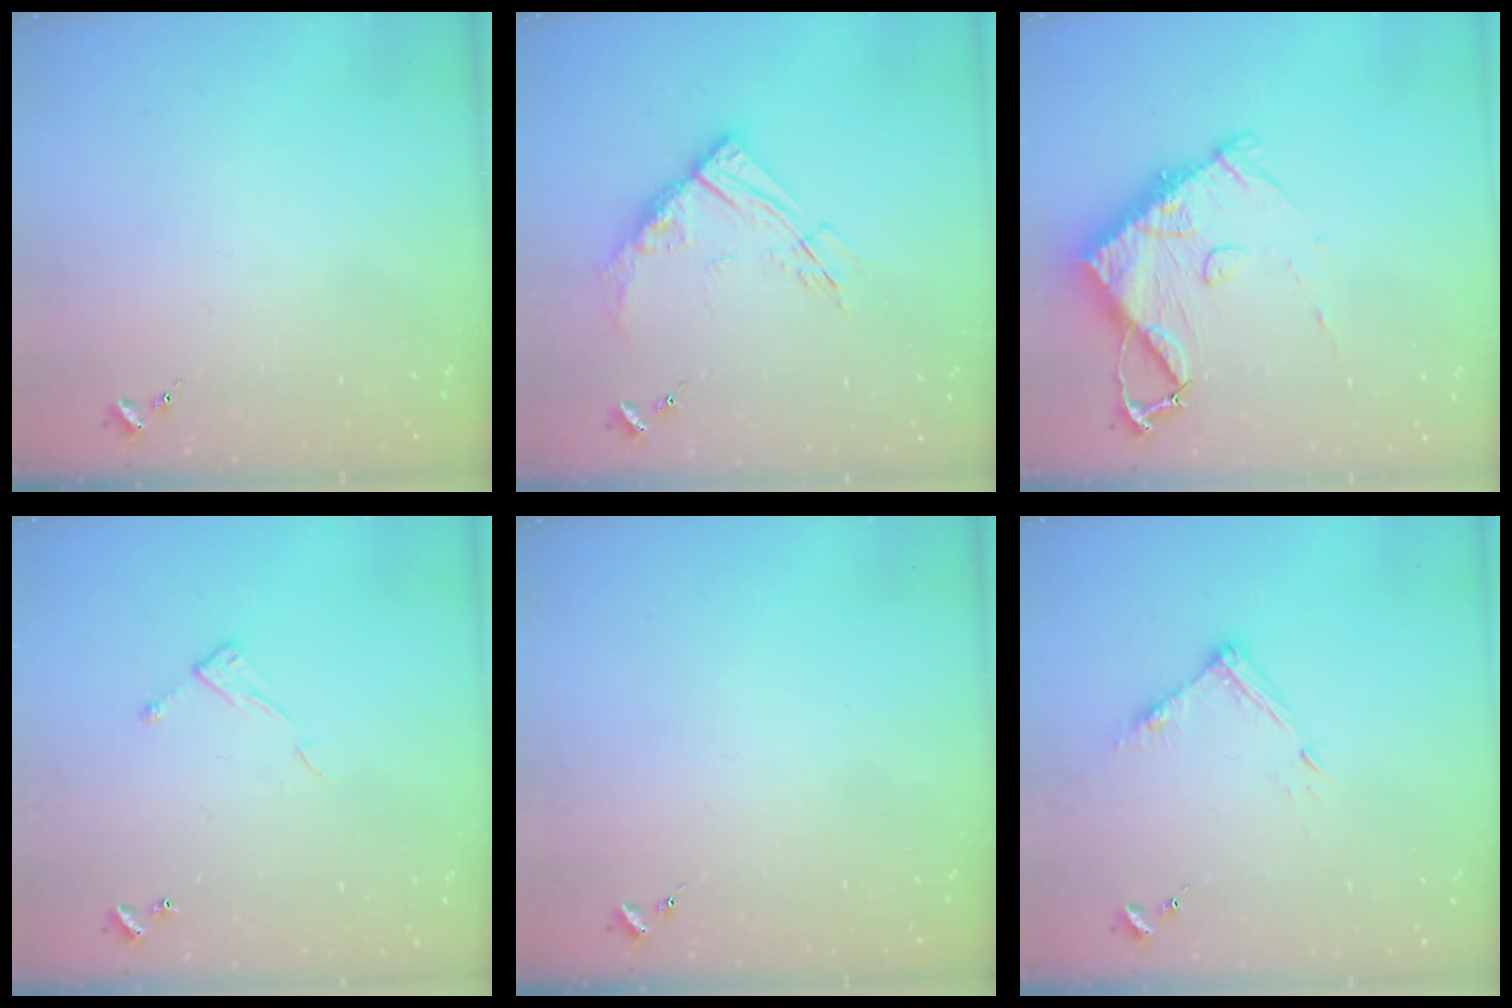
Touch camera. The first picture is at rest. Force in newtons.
{"total": 12.7, "press": 12.6, "slide": 1.3}
{"total": 10.9, "press": 10.8, "slide": 1.4}
{"total": 6.2, "press": 6.2, "slide": 0.4}
{"total": 0.0}
{"total": 8.0, "press": 8.0, "slide": 0.4}